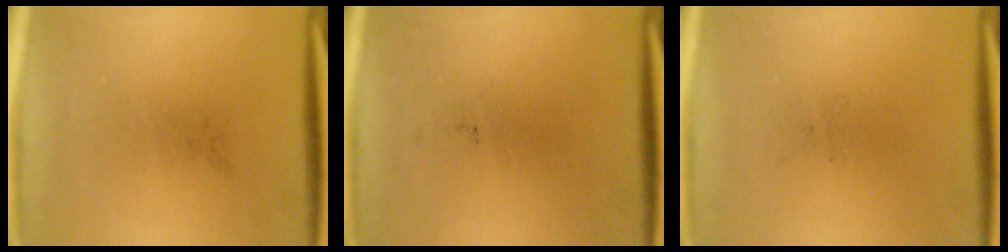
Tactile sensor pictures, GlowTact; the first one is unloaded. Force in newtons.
{"total": 0.0}
{"total": 0.0}